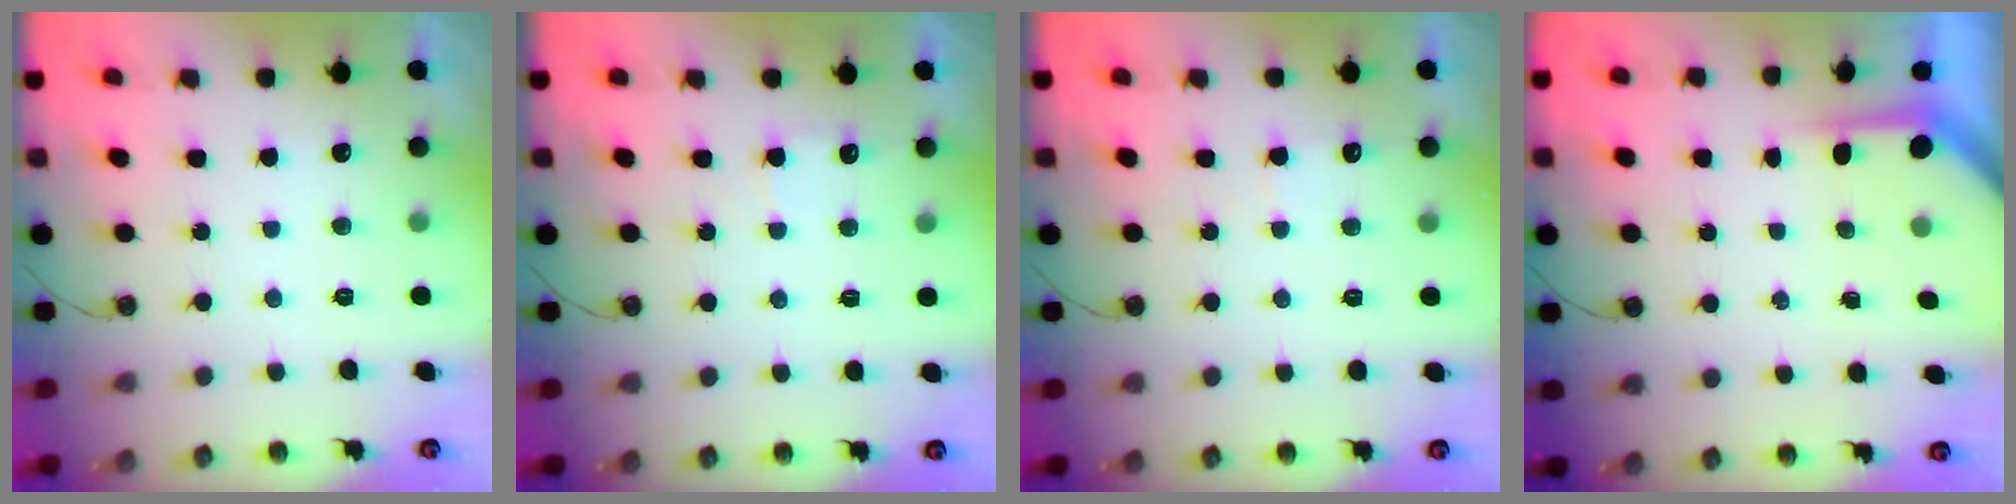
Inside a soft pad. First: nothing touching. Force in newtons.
{"total": 5.2, "press": 5.2, "slide": 0.6}
{"total": 5.3, "press": 5.3, "slide": 0.7}
{"total": 3.4, "press": 3.4, "slide": 0.3}